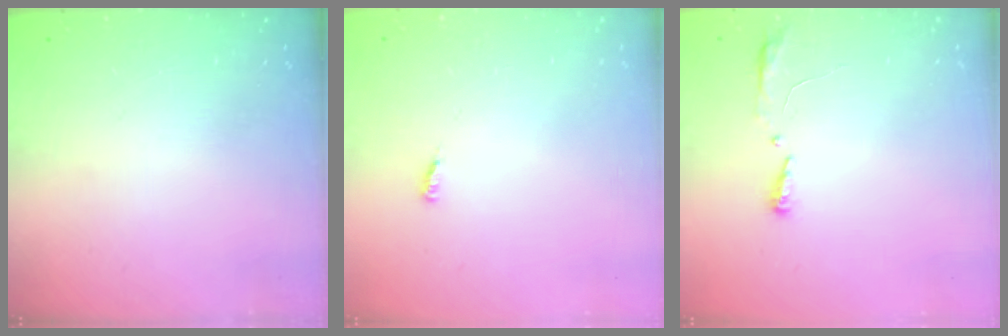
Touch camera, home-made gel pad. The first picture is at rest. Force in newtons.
{"total": 2.6, "press": 2.6, "slide": 0.3}
{"total": 4.1, "press": 3.9, "slide": 1.2}